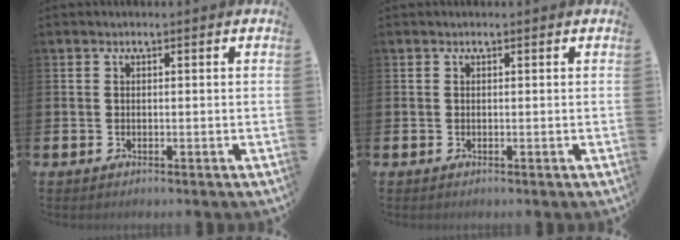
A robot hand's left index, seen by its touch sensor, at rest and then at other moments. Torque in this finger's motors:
{"motor_torque": [0.97, -1.17, 0.25, 0.02]}